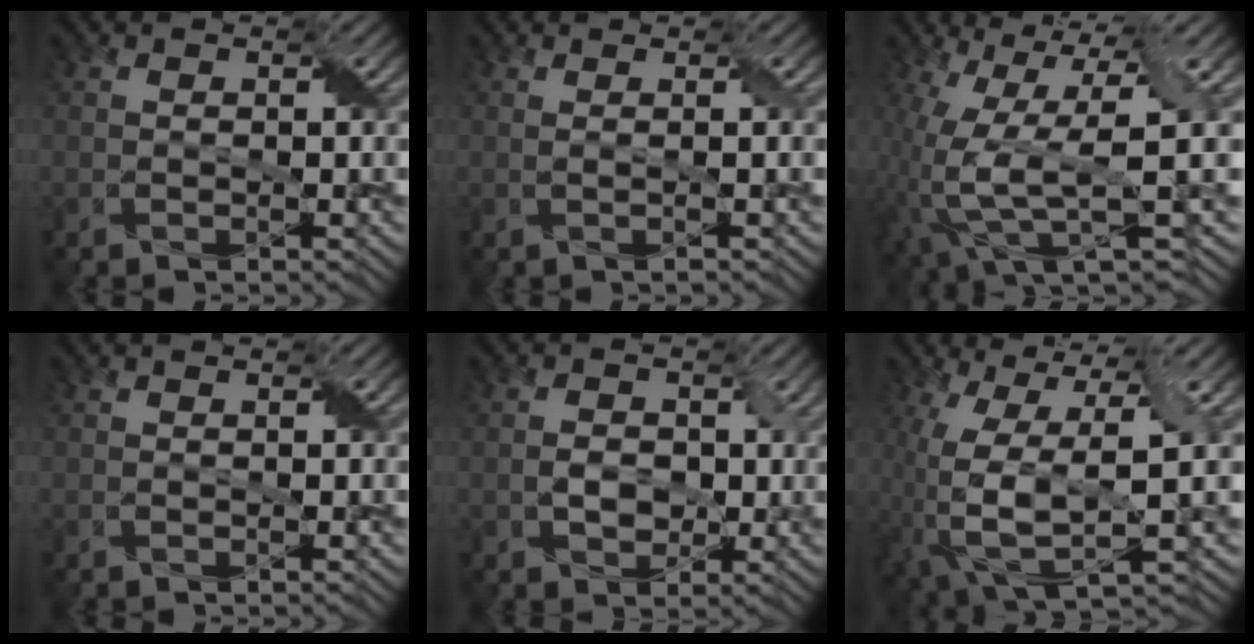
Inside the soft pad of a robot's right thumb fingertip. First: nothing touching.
{"total": 1.1, "force": [0.3, 0.2, 1.1], "torque": [-0.023, 0.003, -0.005]}
{"total": 13.3, "force": [-1.7, 4.1, 12.5], "torque": [-0.291, -0.019, -0.009]}
{"total": 0.0}
{"total": 3.5, "force": [-0.2, 2.8, 2.0], "torque": [-0.033, -0.004, -0.006]}
{"total": 12.1, "force": [-1.8, 4.4, 11.1], "torque": [-0.257, -0.024, -0.017]}